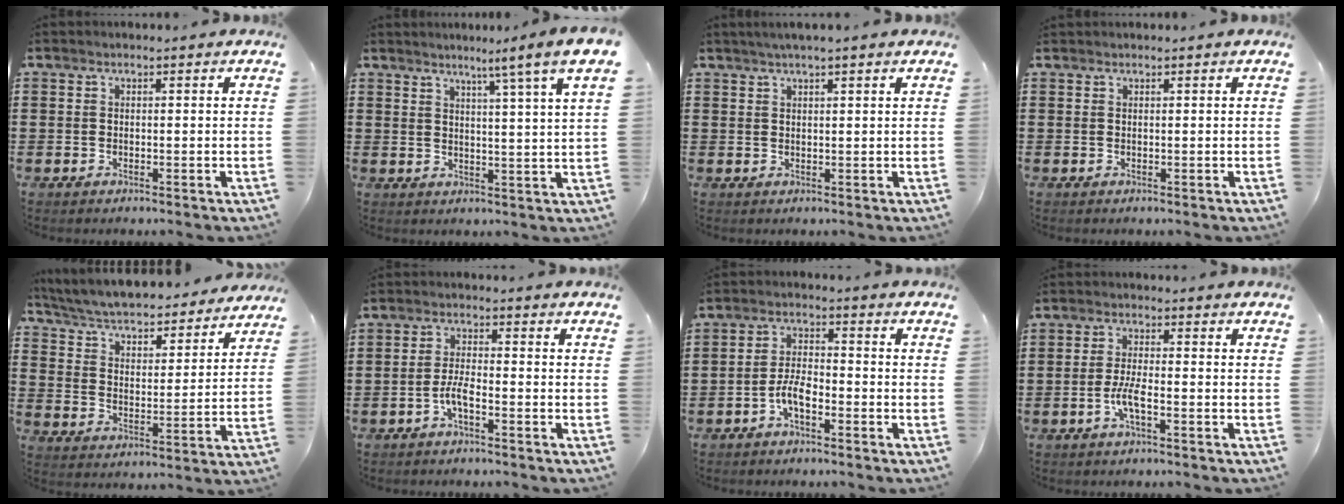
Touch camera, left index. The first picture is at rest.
{"total": 5.4, "force": [3.8, -1.6, 3.5], "torque": [-0.068, -0.031, 0.052]}
{"total": 1.9, "force": [1.5, 0.0, 1.1], "torque": [-0.023, 0.003, 0.028]}
{"total": 0.0}
{"total": 4.9, "force": [4.7, 0.1, 1.2], "torque": [-0.048, -0.040, 0.074]}
{"total": 3.4, "force": [-1.7, 0.7, 2.8], "torque": [-0.070, -0.003, -0.038]}
{"total": 4.4, "force": [-2.3, 1.6, 3.4], "torque": [-0.078, 0.004, -0.049]}
{"total": 4.0, "force": [-1.6, 0.8, 3.5], "torque": [-0.080, -0.003, -0.035]}